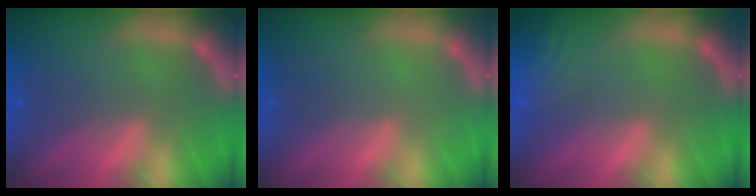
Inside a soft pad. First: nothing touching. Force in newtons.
{"total": 0.0}
{"total": 4.6}